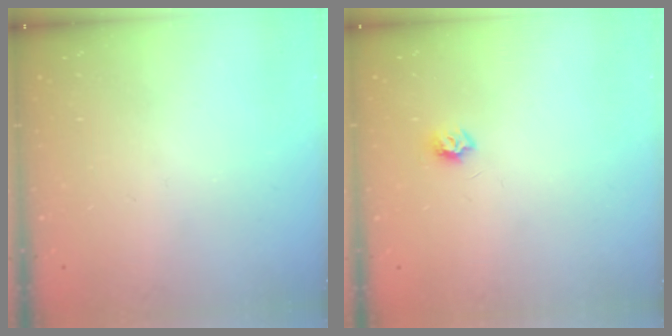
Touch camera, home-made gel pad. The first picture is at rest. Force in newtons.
{"total": 4.6, "press": 4.6, "slide": 0.5}